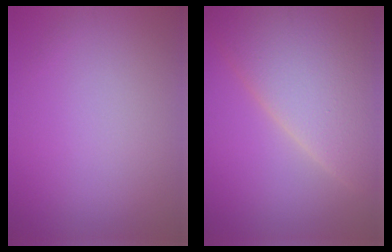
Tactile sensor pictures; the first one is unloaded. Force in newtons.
{"total": 10.6, "press": 10.6, "slide": 0.7}